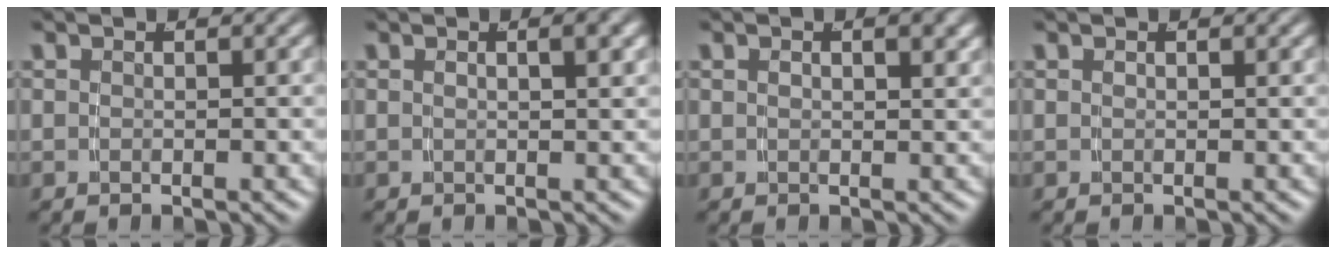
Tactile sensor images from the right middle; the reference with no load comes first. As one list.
[{"total": 1.3, "force": [0.3, -0.5, 1.2], "torque": [-0.013, 0.003, 0.010]}, {"total": 1.0, "force": [0.5, -0.2, 0.9], "torque": [-0.010, -0.002, 0.013]}, {"total": 0.0}]